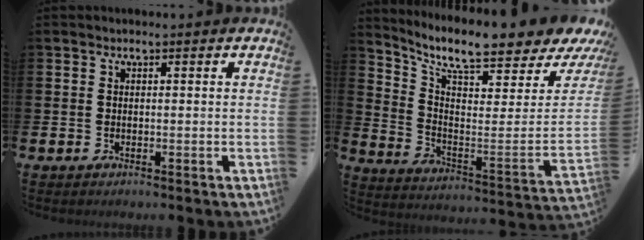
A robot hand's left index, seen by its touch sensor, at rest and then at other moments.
{"total": 8.5, "force": [7.4, 1.6, 3.8], "torque": [-0.083, -0.084, 0.120]}